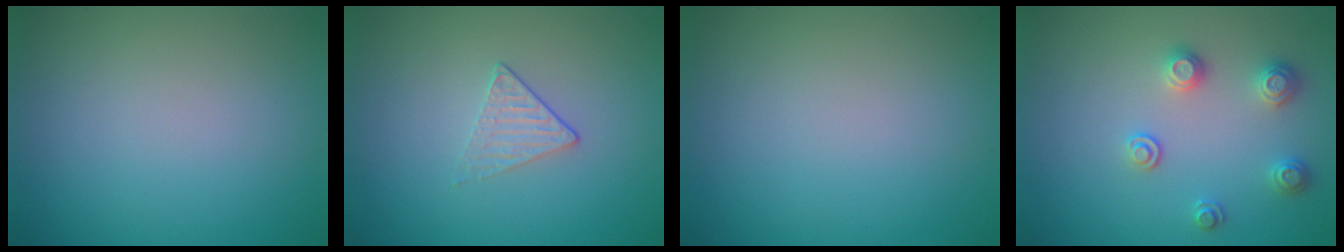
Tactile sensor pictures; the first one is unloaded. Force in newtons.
{"total": 1.3, "press": 0.9, "slide": 0.9}
{"total": 0.0}
{"total": 2.4, "press": 2.4, "slide": 0.4}